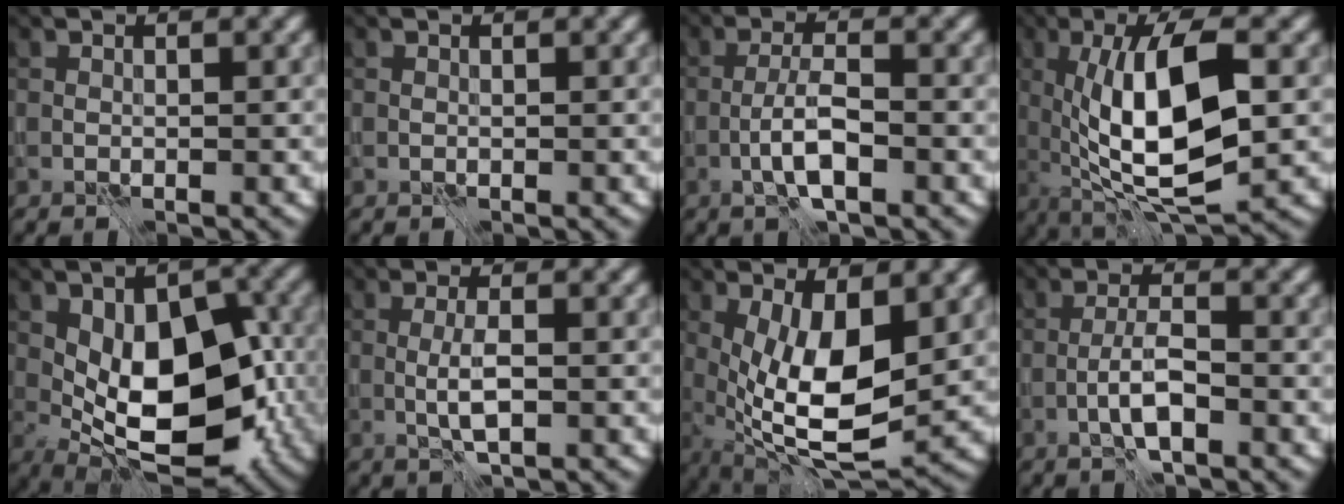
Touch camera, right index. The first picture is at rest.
{"total": 0.0}
{"total": 3.3, "force": [-1.7, 0.6, 2.8], "torque": [-0.053, 0.005, -0.036]}
{"total": 10.8, "force": [0.1, 3.4, 10.2], "torque": [-0.163, -0.001, 0.000]}
{"total": 11.5, "force": [-1.5, 6.3, 9.5], "torque": [-0.129, -0.003, -0.026]}
{"total": 2.1, "force": [-0.5, 0.3, 2.0], "torque": [-0.044, -0.001, -0.009]}
{"total": 9.2, "force": [-0.2, 3.5, 8.5], "torque": [-0.159, -0.016, -0.002]}
{"total": 2.9, "force": [-1.6, 0.5, 2.4], "torque": [-0.045, 0.006, -0.034]}